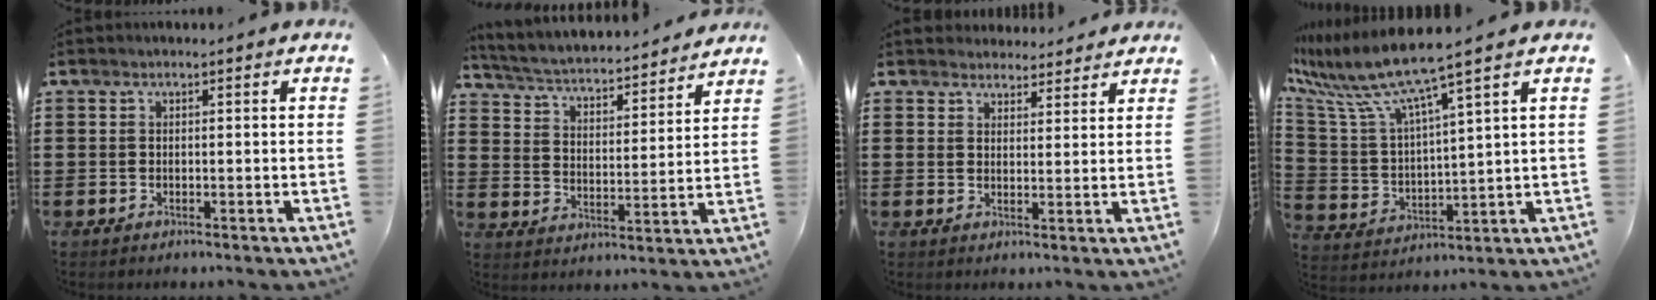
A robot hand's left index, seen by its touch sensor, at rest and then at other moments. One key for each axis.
{"total": 3.1, "fx": 3.1, "fy": -0.1, "fz": 0.8, "tx": -0.035, "ty": -0.032, "tz": 0.042}
{"total": 3.8, "fx": 3.8, "fy": 0.7, "fz": -0.2, "tx": -0.012, "ty": -0.016, "tz": 0.069}
{"total": 9.4, "fx": 7.5, "fy": -0.3, "fz": 5.6, "tx": -0.150, "ty": -0.053, "tz": 0.120}